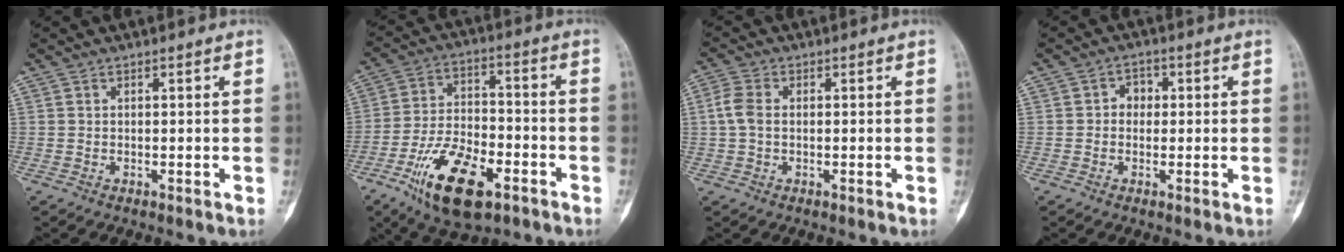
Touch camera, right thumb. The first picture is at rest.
{"total": 16.5, "force": [-8.3, 7.7, 12.0], "torque": [-0.200, 0.038, -0.141]}
{"total": 3.8, "force": [0.0, 2.5, 2.9], "torque": [-0.072, 0.009, -0.007]}
{"total": 3.0, "force": [0.1, 2.6, 1.5], "torque": [0.002, 0.010, -0.006]}